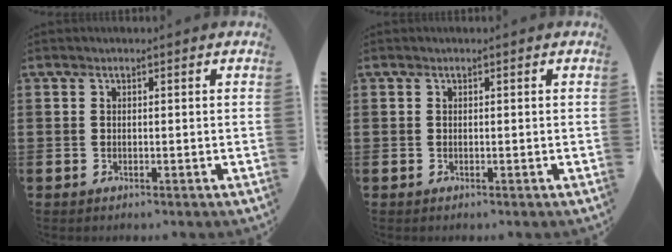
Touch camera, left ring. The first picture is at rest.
{"total": 0.0}